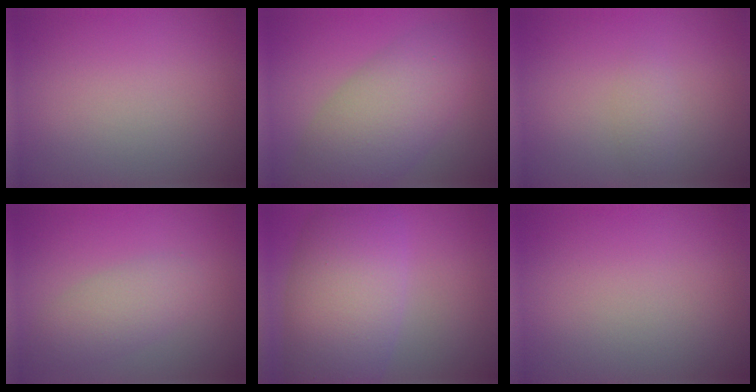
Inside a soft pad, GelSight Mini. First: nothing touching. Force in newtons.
{"total": 7.1, "press": 7.1, "slide": 0.3}
{"total": 1.1, "press": 1.1, "slide": 0.0}
{"total": 3.0, "press": 3.0, "slide": 0.2}
{"total": 9.9, "press": 9.9, "slide": 0.4}
{"total": 0.0}